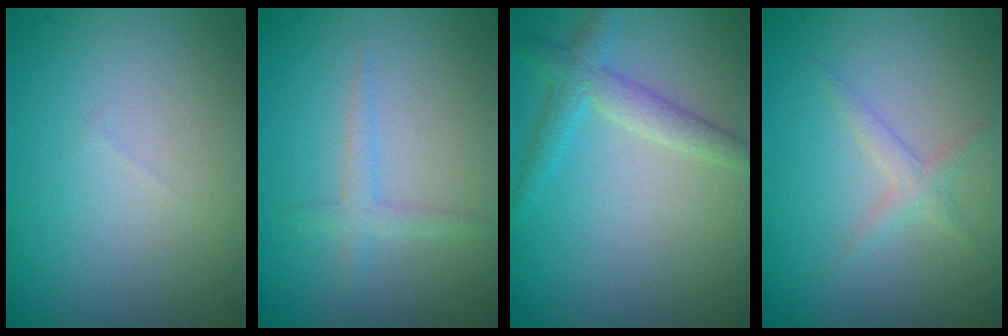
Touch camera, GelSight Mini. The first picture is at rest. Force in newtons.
{"total": 1.4, "press": 1.4, "slide": 0.1}
{"total": 2.8, "press": 2.8, "slide": 0.2}
{"total": 1.4, "press": 1.4, "slide": 0.0}